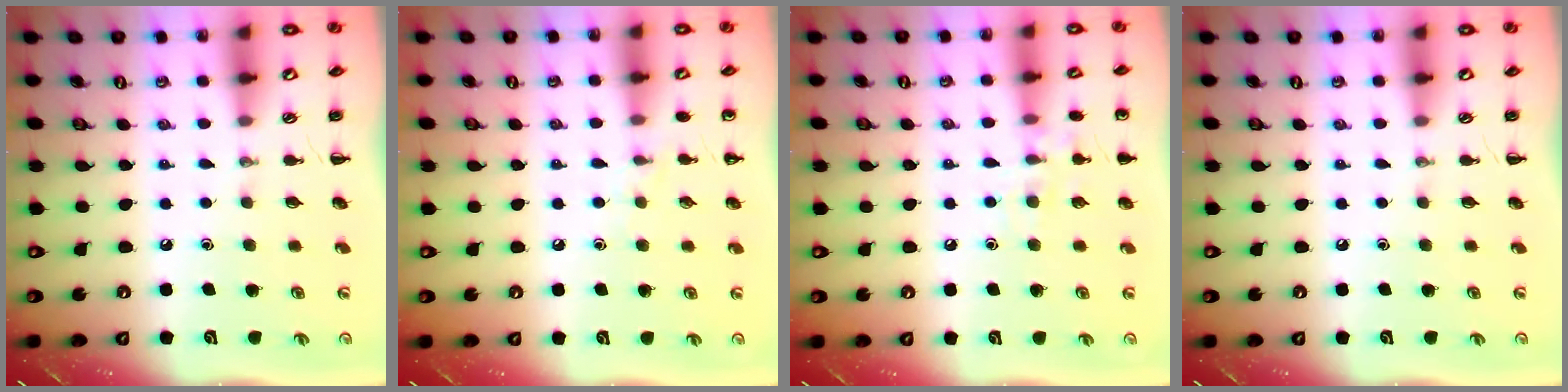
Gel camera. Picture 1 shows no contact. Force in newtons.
{"total": 5.0, "press": 4.7, "slide": 1.8}
{"total": 8.7, "press": 8.5, "slide": 1.9}
{"total": 0.0}